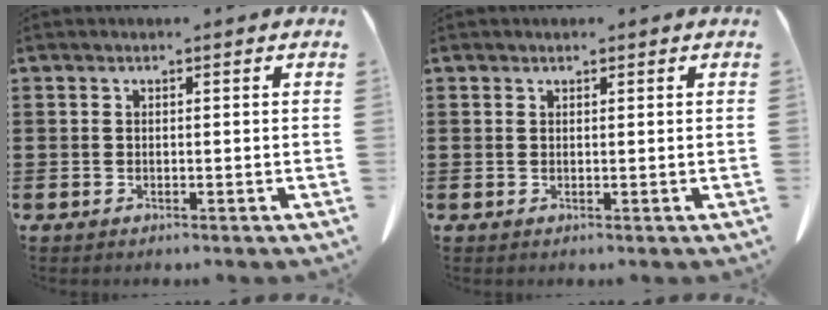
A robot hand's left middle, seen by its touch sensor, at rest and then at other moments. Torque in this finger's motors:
{"motor_torque": [-0.03, 0.38, -0.03, -0.01]}